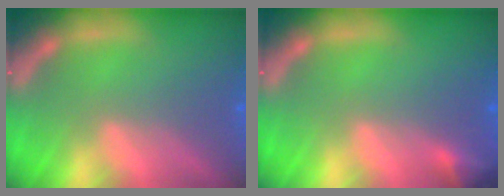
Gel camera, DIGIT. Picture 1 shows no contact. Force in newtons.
{"total": 1.9}